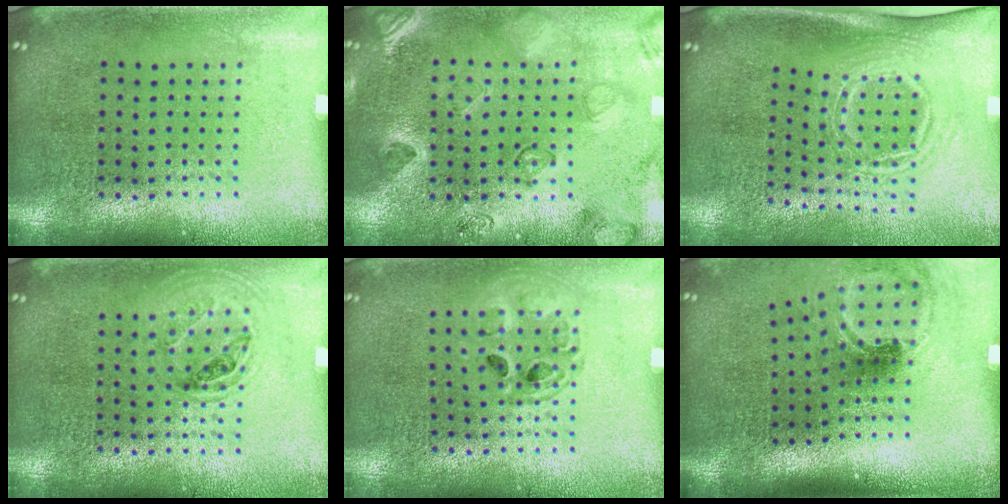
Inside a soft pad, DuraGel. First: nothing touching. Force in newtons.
{"total": 2.3, "press": 2.0, "slide": 1.1}
{"total": 1.7, "press": 1.2, "slide": 1.2}
{"total": 0.9, "press": 0.9, "slide": 0.2}
{"total": 1.3, "press": 1.3, "slide": 0.4}
{"total": 1.5, "press": 1.1, "slide": 0.9}